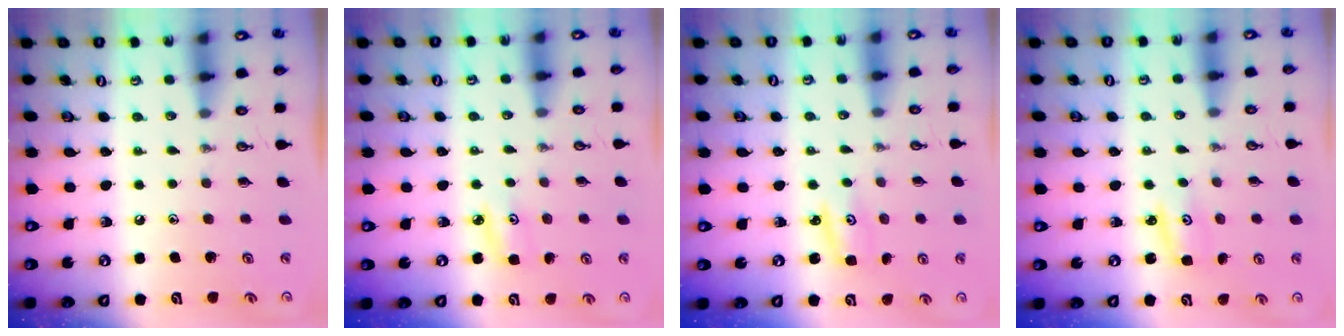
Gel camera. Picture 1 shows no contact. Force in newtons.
{"total": 4.8, "press": 4.8, "slide": 0.4}
{"total": 2.6, "press": 2.6, "slide": 0.3}
{"total": 3.0, "press": 3.0, "slide": 0.3}